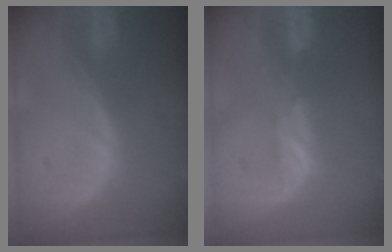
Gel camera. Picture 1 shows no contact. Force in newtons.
{"total": 2.7, "press": 2.6, "slide": 0.8}